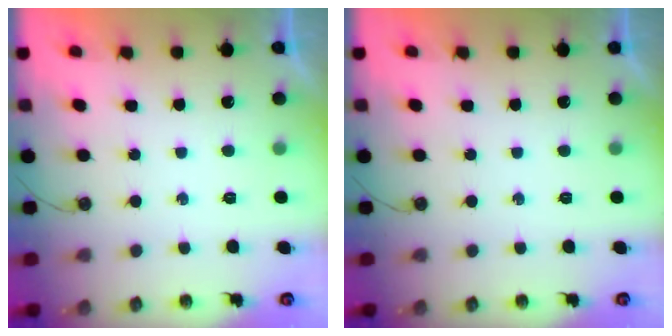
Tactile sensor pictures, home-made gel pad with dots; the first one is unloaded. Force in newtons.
{"total": 0.0}